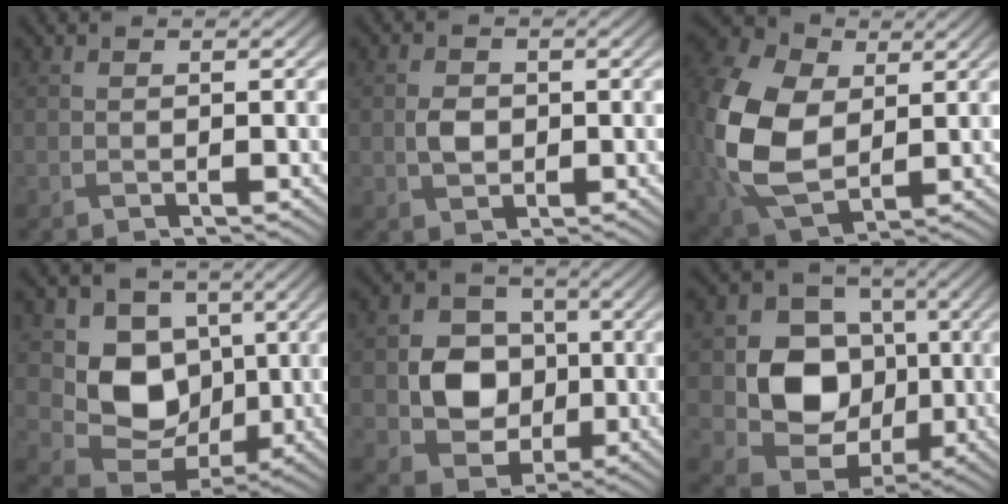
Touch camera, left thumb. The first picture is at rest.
{"total": 2.5, "force": [-0.1, 2.0, 1.6], "torque": [-0.037, -0.003, -0.004]}
{"total": 15.9, "force": [1.5, 11.4, 11.0], "torque": [-0.314, -0.021, 0.051]}
{"total": 9.0, "force": [1.3, 7.3, 5.1], "torque": [-0.113, -0.019, 0.018]}
{"total": 8.2, "force": [-0.4, 7.1, 4.1], "torque": [-0.099, -0.002, -0.018]}
{"total": 10.3, "force": [-0.2, 8.8, 5.3], "torque": [-0.114, -0.013, -0.010]}